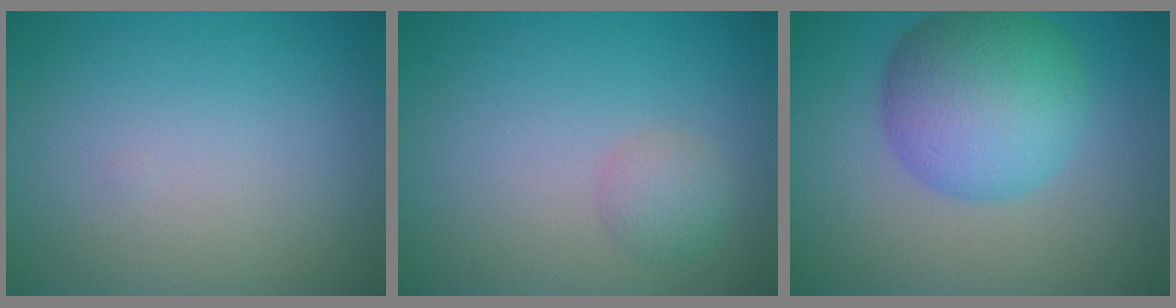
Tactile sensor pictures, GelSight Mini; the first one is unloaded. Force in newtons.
{"total": 1.9, "press": 1.8, "slide": 0.1}
{"total": 8.0, "press": 8.0, "slide": 0.2}